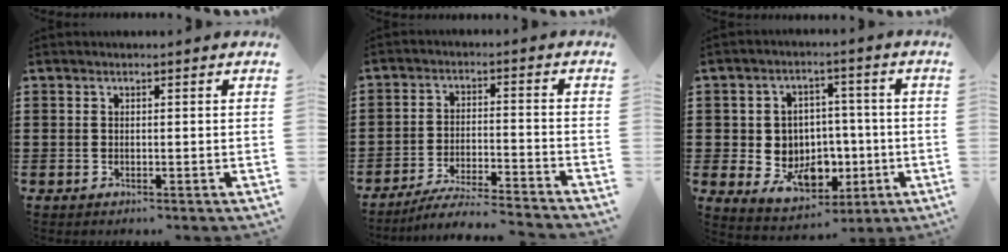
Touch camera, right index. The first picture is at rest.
{"total": 5.7, "force": [-5.4, -0.4, 1.6], "torque": [-0.034, -0.014, -0.107]}
{"total": 7.3, "force": [-0.5, 6.8, 2.5], "torque": [-0.039, -0.001, -0.001]}